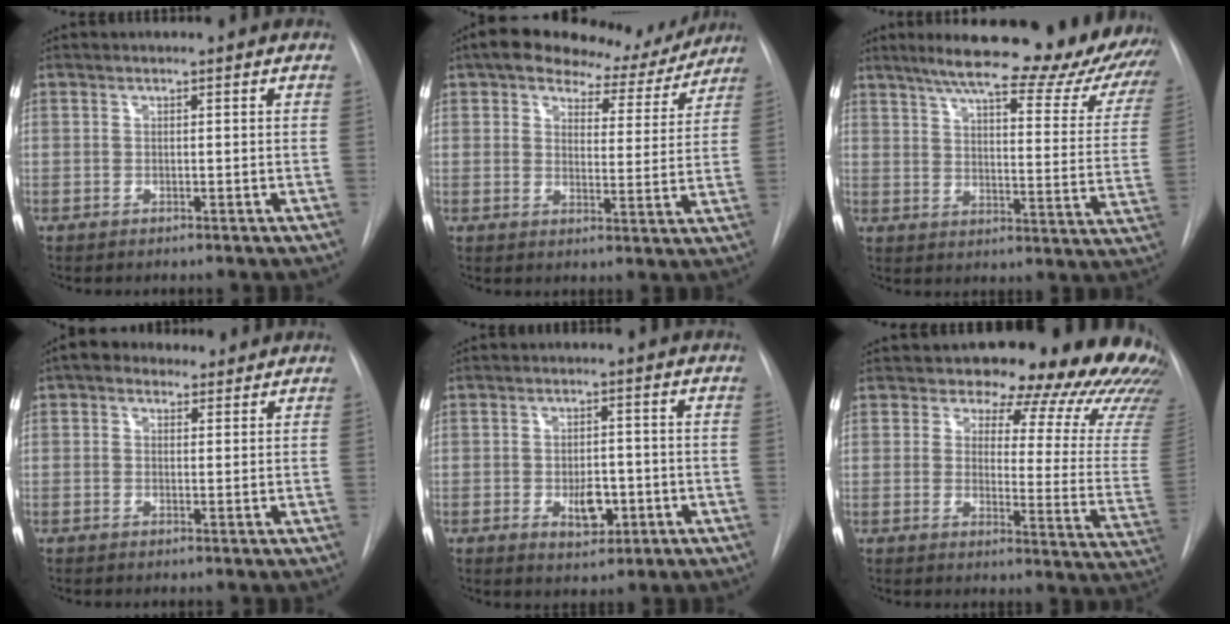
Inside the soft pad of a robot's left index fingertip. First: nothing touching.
{"total": 12.5, "force": [10.8, 4.8, 4.1], "torque": [-0.038, 0.006, 0.134]}
{"total": 25.6, "force": [22.6, 3.5, 11.4], "torque": [-0.163, -0.055, 0.266]}
{"total": 5.1, "force": [3.7, 3.0, 1.9], "torque": [-0.029, 0.027, 0.061]}
{"total": 4.8, "force": [-1.3, 2.7, 3.8], "torque": [-0.054, -0.001, -0.012]}
{"total": 23.5, "force": [20.9, 5.9, 8.8], "torque": [-0.109, -0.109, 0.221]}